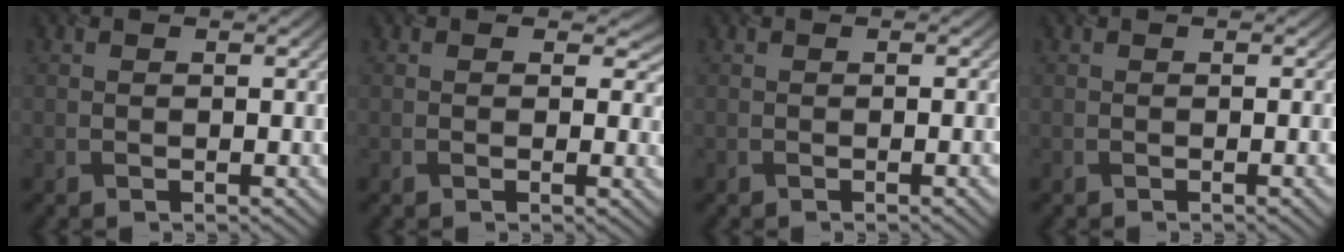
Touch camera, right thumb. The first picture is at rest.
{"total": 2.6, "force": [0.6, 2.1, 1.5], "torque": [-0.018, -0.008, 0.007]}
{"total": 1.8, "force": [-0.4, 0.2, 1.8], "torque": [-0.022, -0.002, -0.004]}
{"total": 1.5, "force": [-0.3, 0.0, 1.4], "torque": [-0.019, -0.002, -0.004]}